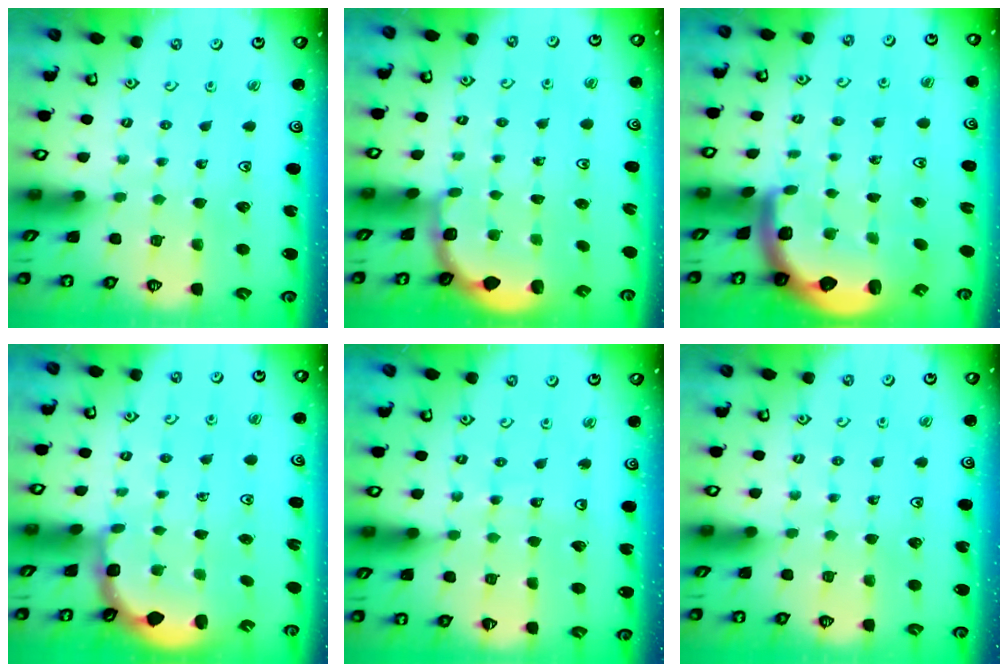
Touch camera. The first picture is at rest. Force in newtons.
{"total": 1.9, "press": 1.7, "slide": 0.8}
{"total": 3.2, "press": 3.0, "slide": 1.0}
{"total": 2.6, "press": 1.9, "slide": 1.8}
{"total": 4.2, "press": 4.2, "slide": 0.4}
{"total": 0.0}